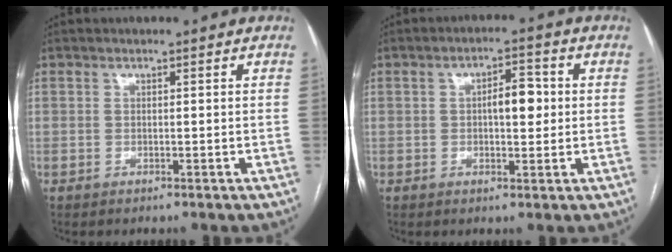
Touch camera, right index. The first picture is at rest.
{"total": 5.0, "force": [0.4, 2.0, 4.5], "torque": [-0.069, 0.010, 0.007]}